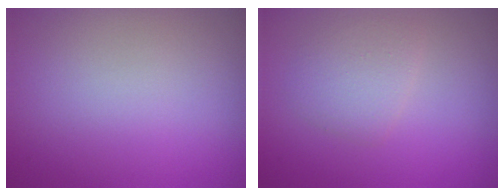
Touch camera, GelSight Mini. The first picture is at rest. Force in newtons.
{"total": 2.3, "press": 2.3, "slide": 0.1}